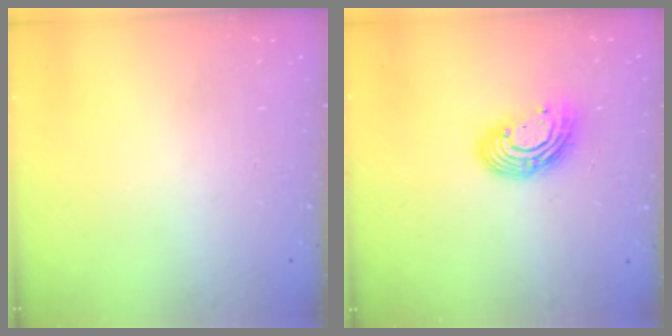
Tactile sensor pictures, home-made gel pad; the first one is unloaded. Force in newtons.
{"total": 11.3, "press": 11.2, "slide": 0.9}